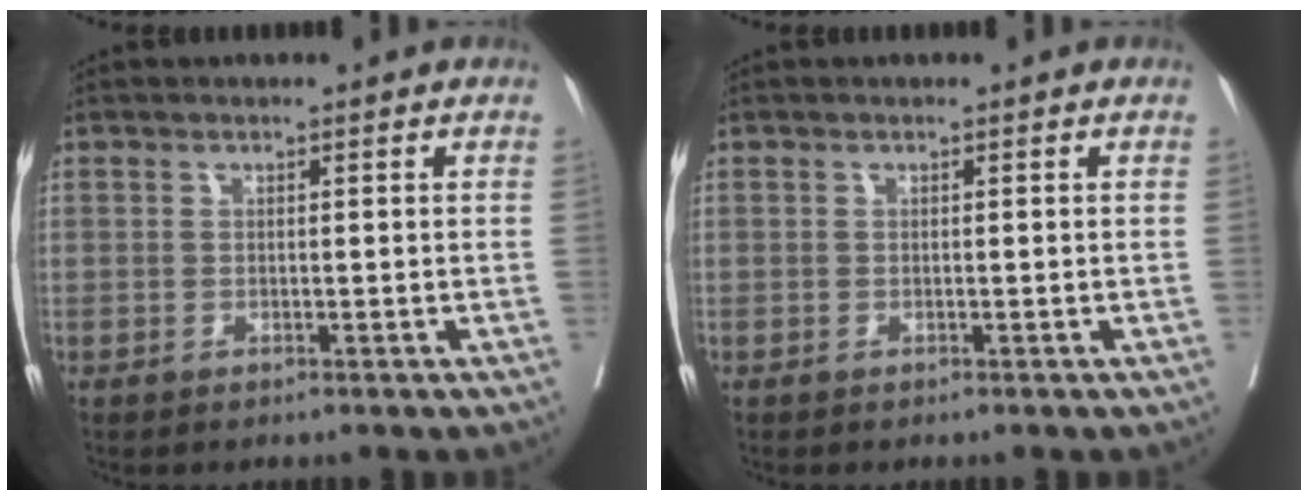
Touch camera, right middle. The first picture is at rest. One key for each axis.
{"total": 0.0}